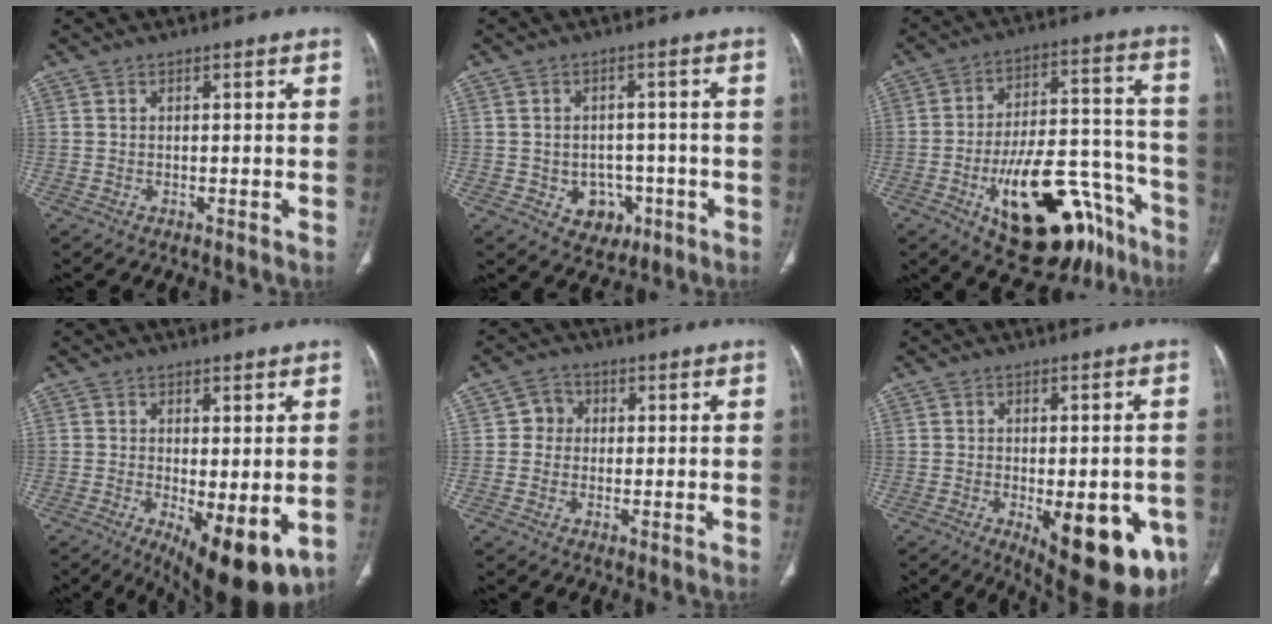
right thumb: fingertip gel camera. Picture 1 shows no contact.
{"total": 6.6, "force": [-2.3, 5.4, 3.0], "torque": [-0.013, 0.019, -0.020]}
{"total": 25.3, "force": [-12.9, 11.6, 18.3], "torque": [-0.222, 0.081, -0.183]}
{"total": 11.9, "force": [-3.2, 4.5, 10.6], "torque": [-0.153, -0.026, -0.035]}
{"total": 3.5, "force": [0.3, 3.3, 1.0], "torque": [0.008, 0.008, -0.002]}
{"total": 18.2, "force": [-6.2, 7.6, 15.3], "torque": [-0.142, -0.004, -0.062]}